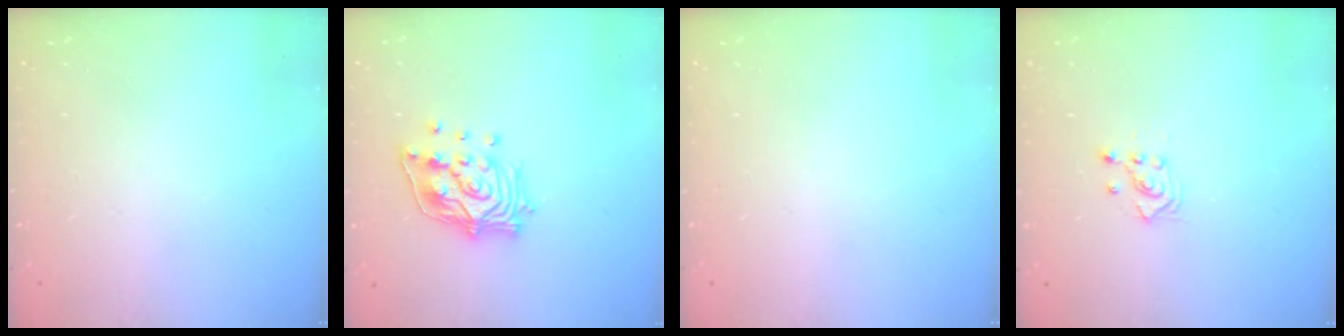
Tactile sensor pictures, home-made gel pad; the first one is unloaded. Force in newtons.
{"total": 14.9, "press": 14.8, "slide": 2.2}
{"total": 0.0}
{"total": 2.6, "press": 2.4, "slide": 1.0}